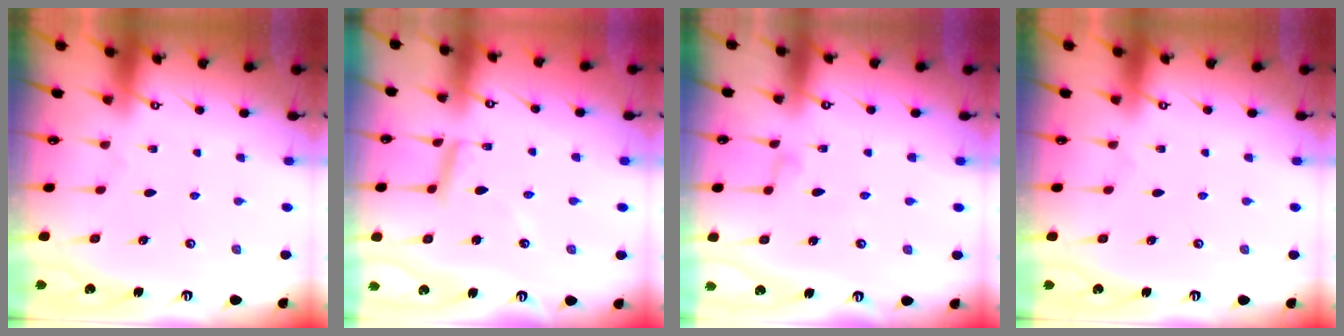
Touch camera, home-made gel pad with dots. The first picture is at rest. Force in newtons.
{"total": 7.6, "press": 7.6, "slide": 0.4}
{"total": 4.7, "press": 4.7, "slide": 0.5}
{"total": 0.0}